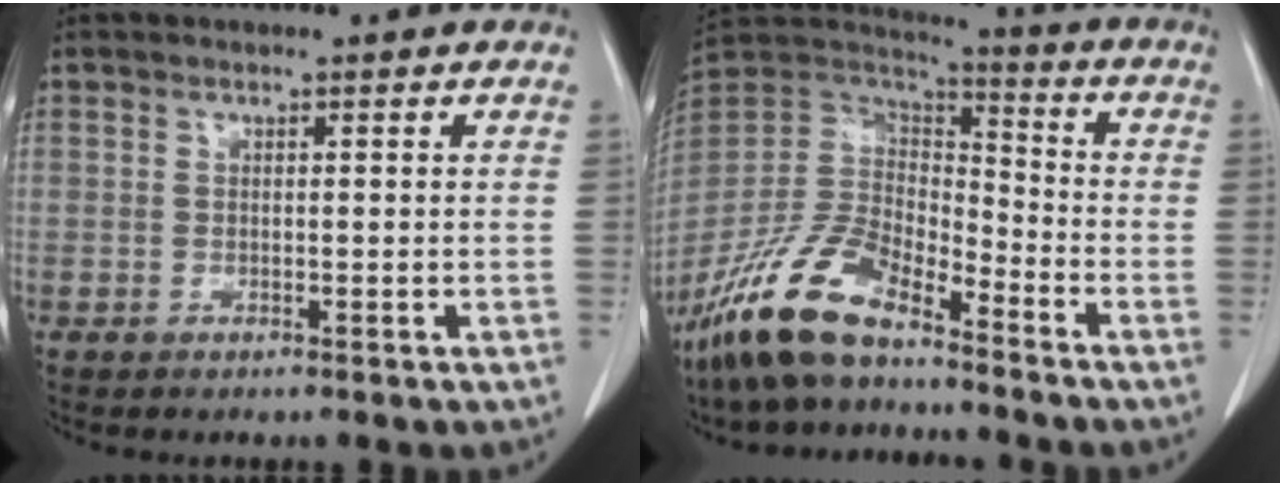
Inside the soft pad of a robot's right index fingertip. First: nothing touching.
{"total": 15.3, "force": [-11.3, 5.3, 8.9], "torque": [-0.186, 0.005, -0.220]}